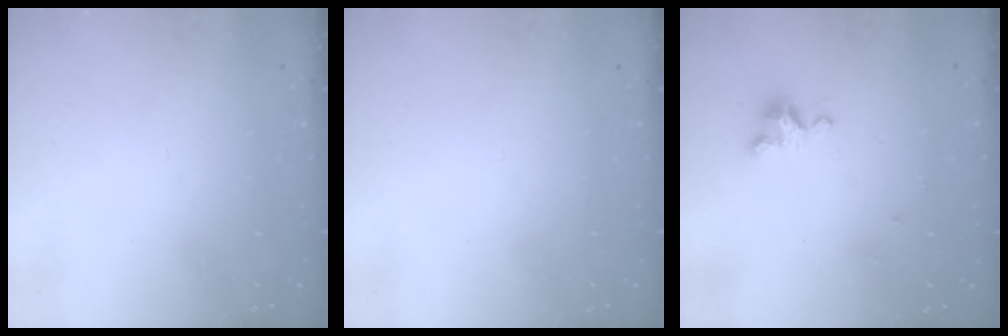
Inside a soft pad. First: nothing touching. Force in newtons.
{"total": 0.0}
{"total": 2.9, "press": 2.9, "slide": 0.3}